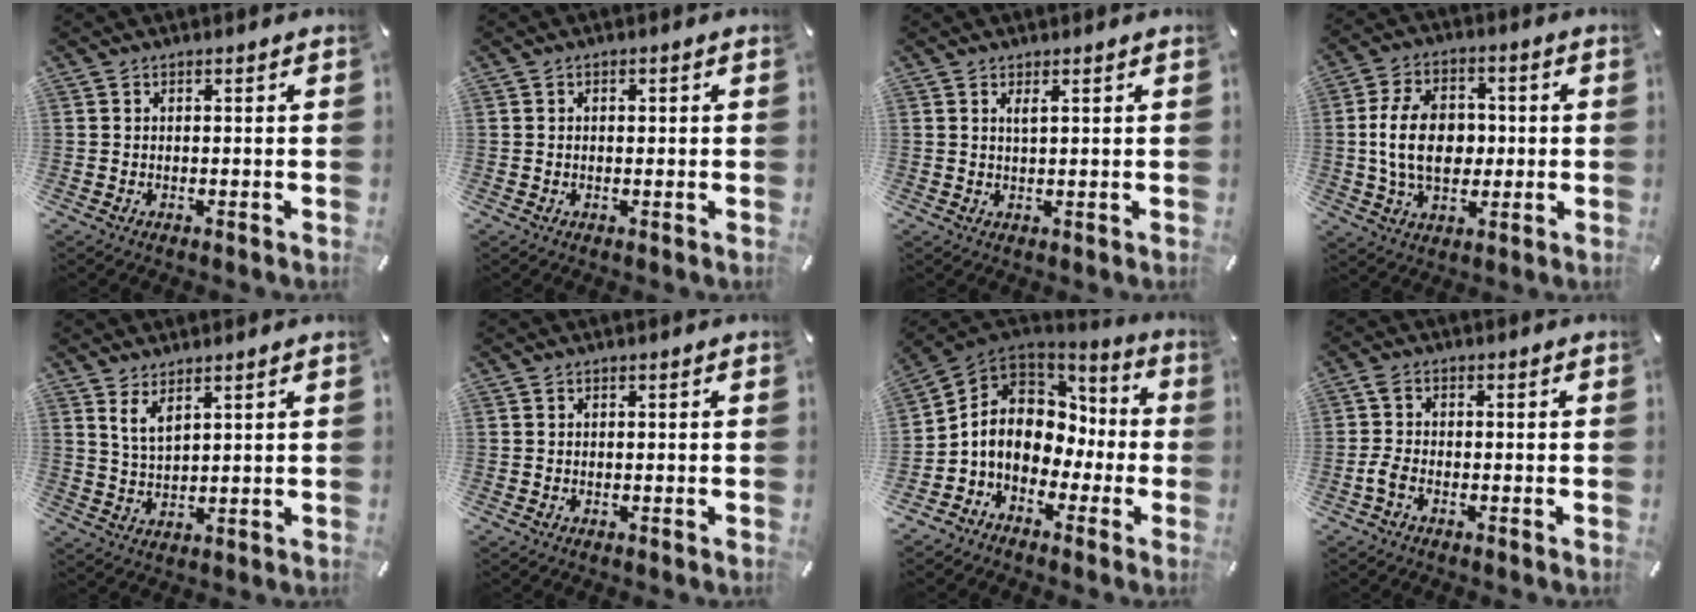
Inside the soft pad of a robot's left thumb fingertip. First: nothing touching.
{"total": 0.9, "force": [0.0, 0.5, 0.7], "torque": [-0.015, 0.001, -0.001]}
{"total": 1.9, "force": [1.0, 0.2, 1.6], "torque": [-0.032, 0.001, 0.016]}
{"total": 12.7, "force": [0.0, 8.9, 9.0], "torque": [-0.183, 0.013, -0.001]}
{"total": 4.8, "force": [3.4, 1.7, 2.9], "torque": [-0.064, -0.012, 0.064]}
{"total": 0.0}
{"total": 11.0, "force": [-1.5, 9.6, 5.1], "torque": [-0.124, 0.001, -0.024]}
{"total": 2.9, "force": [-1.3, 1.5, 2.2], "torque": [-0.051, 0.002, -0.026]}